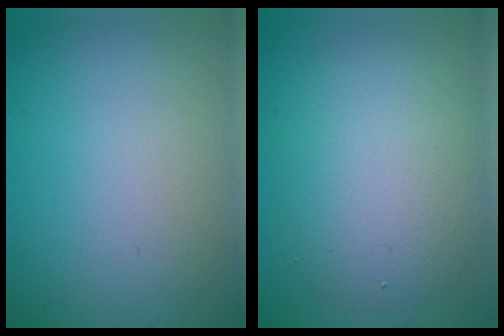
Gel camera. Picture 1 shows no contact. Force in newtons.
{"total": 5.6, "press": 5.6, "slide": 0.5}